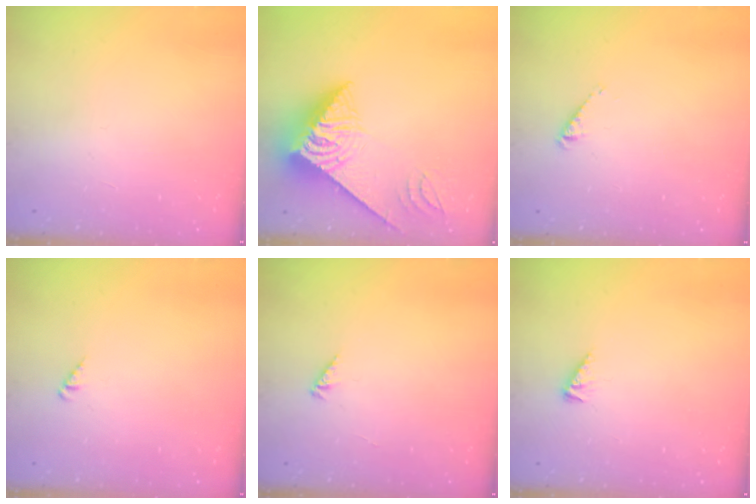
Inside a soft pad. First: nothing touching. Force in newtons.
{"total": 8.5, "press": 8.4, "slide": 0.9}
{"total": 2.6, "press": 2.6, "slide": 0.5}
{"total": 1.4, "press": 1.4, "slide": 0.3}
{"total": 0.0}
{"total": 1.8, "press": 1.8, "slide": 0.4}